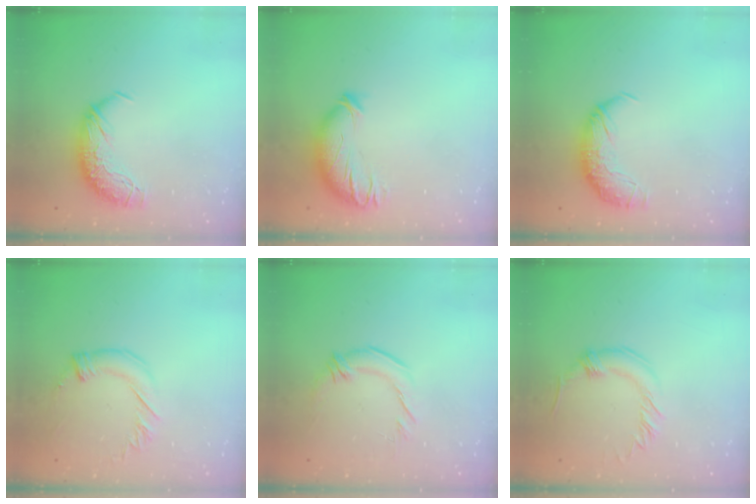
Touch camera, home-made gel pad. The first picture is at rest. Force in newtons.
{"total": 3.7, "press": 2.9, "slide": 2.4}
{"total": 1.6, "press": 0.6, "slide": 1.5}
{"total": 2.4, "press": 2.2, "slide": 1.0}
{"total": 1.8, "press": 0.7, "slide": 1.7}
{"total": 0.8, "press": 0.8, "slide": 0.0}